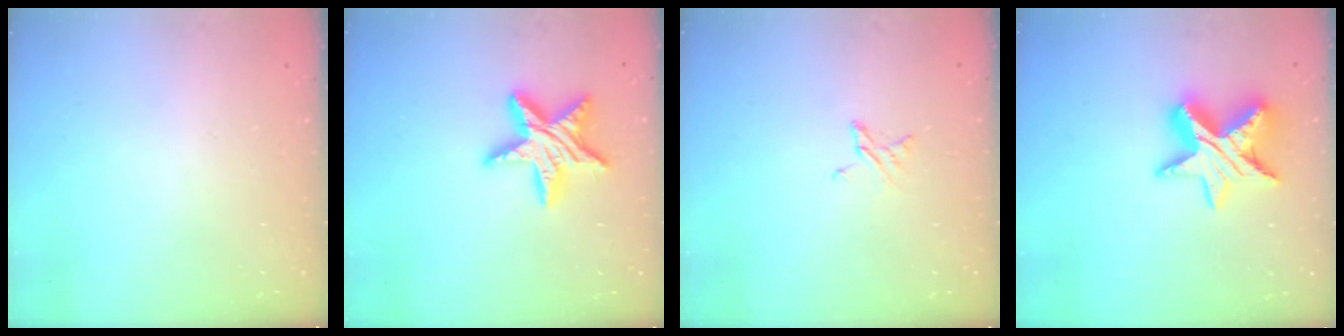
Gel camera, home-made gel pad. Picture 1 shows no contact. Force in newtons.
{"total": 14.5, "press": 14.5, "slide": 0.8}
{"total": 3.0, "press": 3.0, "slide": 0.3}
{"total": 13.6, "press": 13.6, "slide": 0.9}